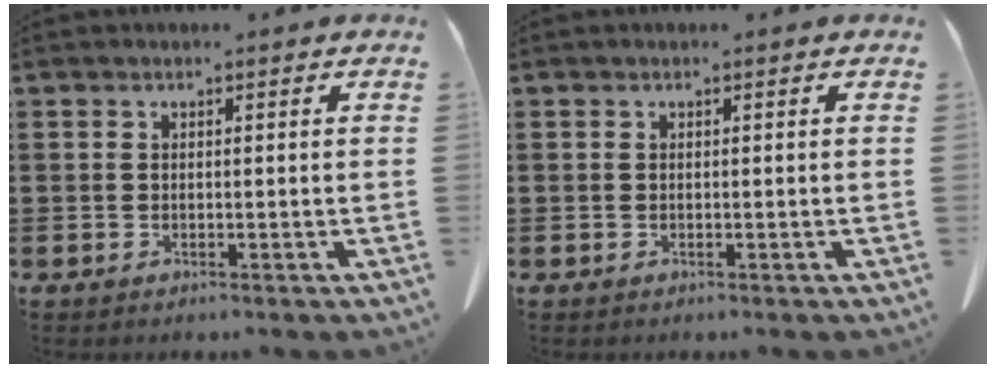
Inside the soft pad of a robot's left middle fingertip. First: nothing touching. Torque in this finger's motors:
{"motor_torque": [0.01, -0.13, 0.02, -0.01]}